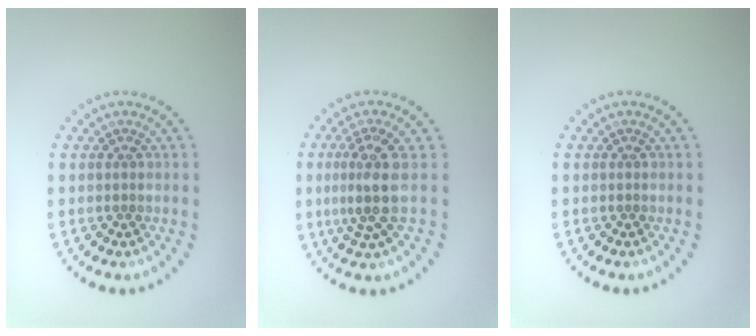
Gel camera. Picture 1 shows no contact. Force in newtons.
{"total": 3.2, "press": 2.6, "slide": 1.9}
{"total": 0.0}